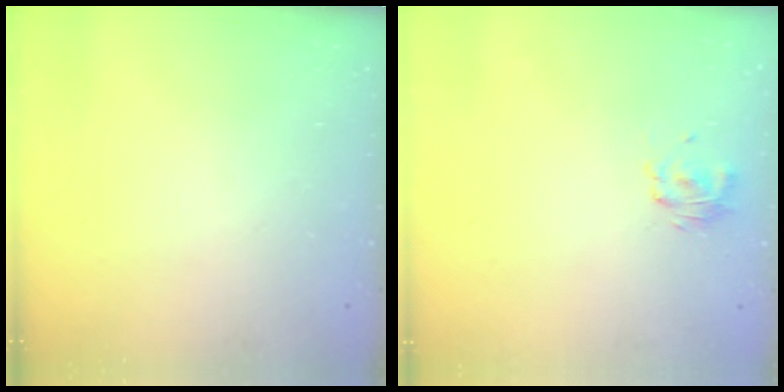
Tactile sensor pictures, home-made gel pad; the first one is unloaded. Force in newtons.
{"total": 2.9, "press": 2.8, "slide": 0.8}